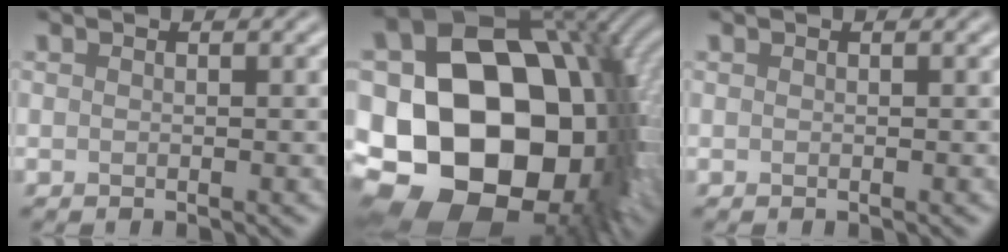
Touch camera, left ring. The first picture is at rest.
{"total": 21.2, "force": [-3.9, 15.0, 14.4], "torque": [-0.235, -0.016, -0.047]}
{"total": 0.0}